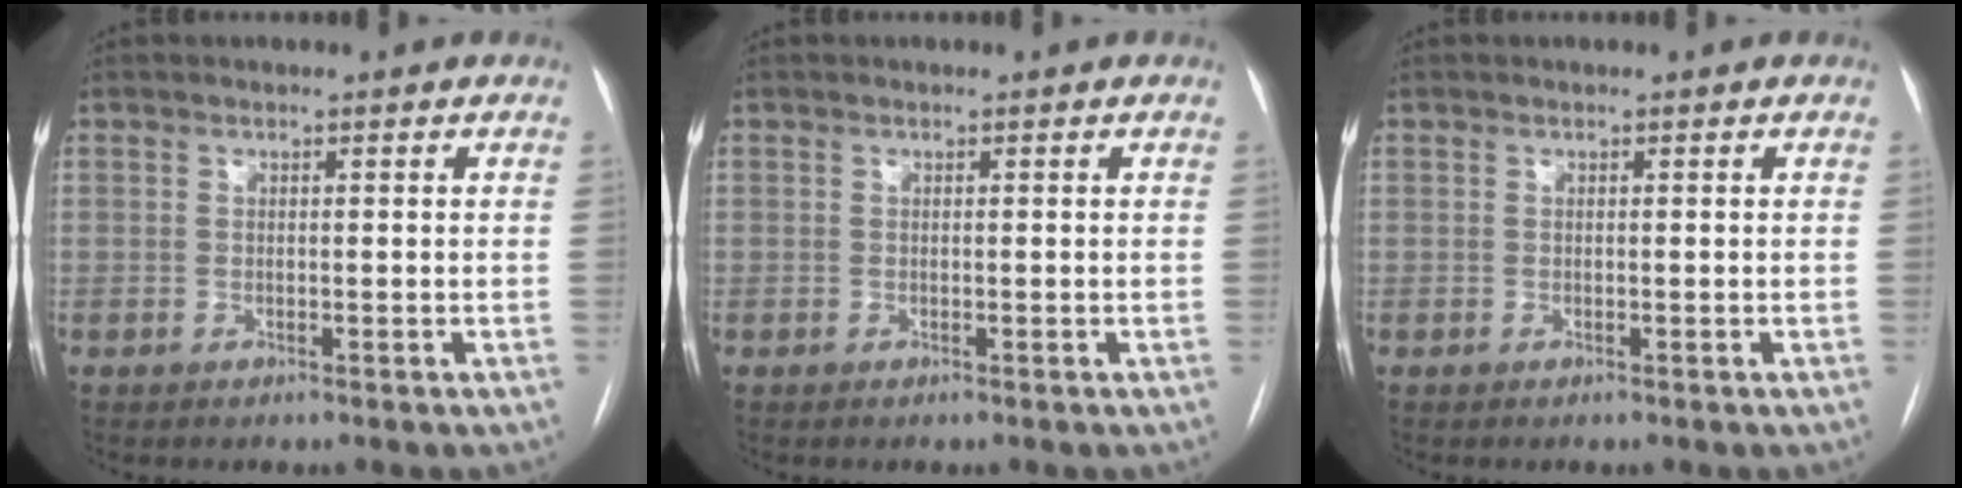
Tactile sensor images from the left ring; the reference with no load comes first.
{"total": 0.0}
{"total": 0.0}